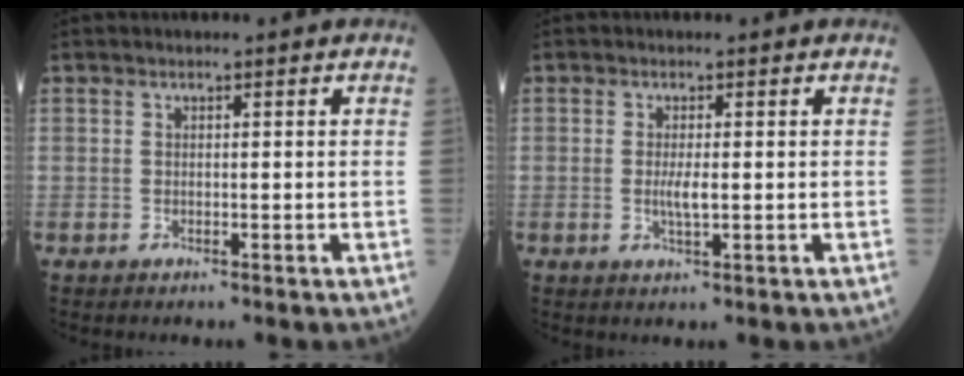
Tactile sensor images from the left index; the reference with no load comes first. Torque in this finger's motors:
{"motor_torque": [0.60, 0.04, 0.09, 0.02]}